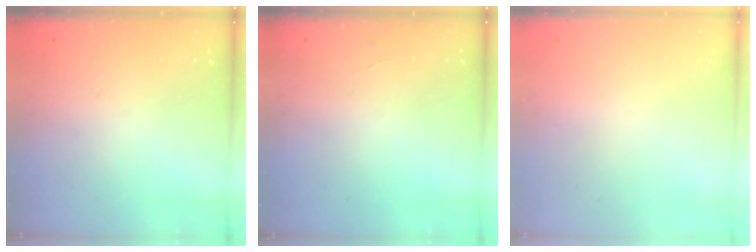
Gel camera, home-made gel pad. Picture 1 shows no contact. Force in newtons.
{"total": 3.7, "press": 3.7, "slide": 0.4}
{"total": 0.0}